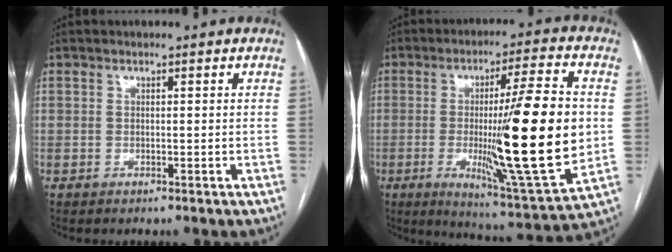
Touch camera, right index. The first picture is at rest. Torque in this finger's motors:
{"motor_torque": [1.96, -0.18, 1.05, 0.21]}